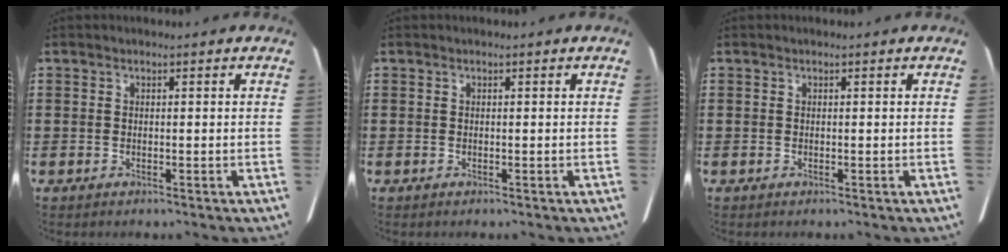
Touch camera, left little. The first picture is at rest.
{"total": 0.0}
{"total": 0.0}